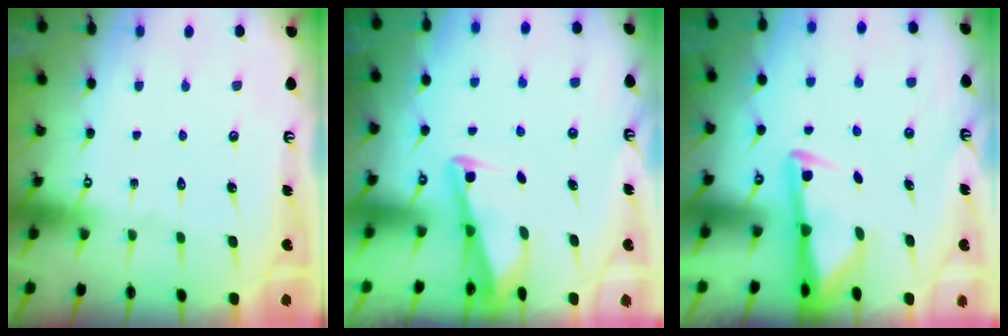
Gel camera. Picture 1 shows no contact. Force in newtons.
{"total": 2.9, "press": 2.8, "slide": 0.3}
{"total": 2.9, "press": 2.8, "slide": 0.5}